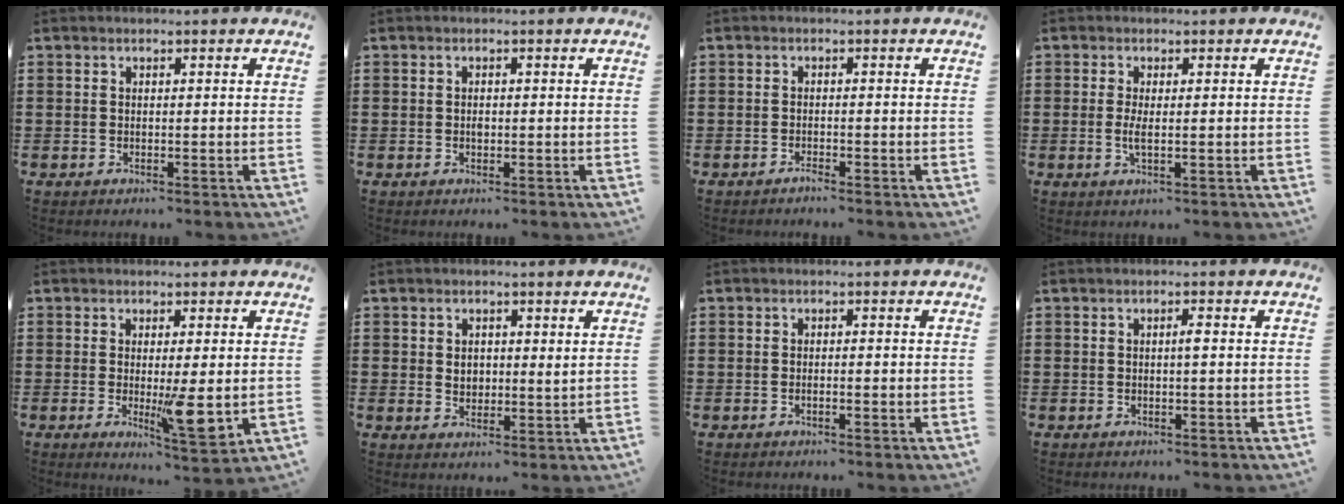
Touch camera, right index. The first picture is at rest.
{"total": 0.8, "force": [-0.1, 0.4, 0.7], "torque": [-0.016, -0.002, -0.002]}
{"total": 1.0, "force": [-0.9, 0.0, 0.3], "torque": [-0.009, -0.002, -0.018]}
{"total": 2.3, "force": [-0.3, 0.2, 2.3], "torque": [-0.043, -0.005, -0.006]}
{"total": 5.9, "force": [-0.8, 1.0, 5.7], "torque": [-0.098, -0.017, -0.014]}
{"total": 2.4, "force": [0.6, 1.6, 1.7], "torque": [-0.030, 0.005, 0.009]}
{"total": 0.9, "force": [-0.5, 0.1, 0.8], "torque": [-0.015, -0.003, -0.008]}
{"total": 1.1, "force": [-0.1, 0.1, 1.1], "torque": [-0.020, 0.000, -0.003]}